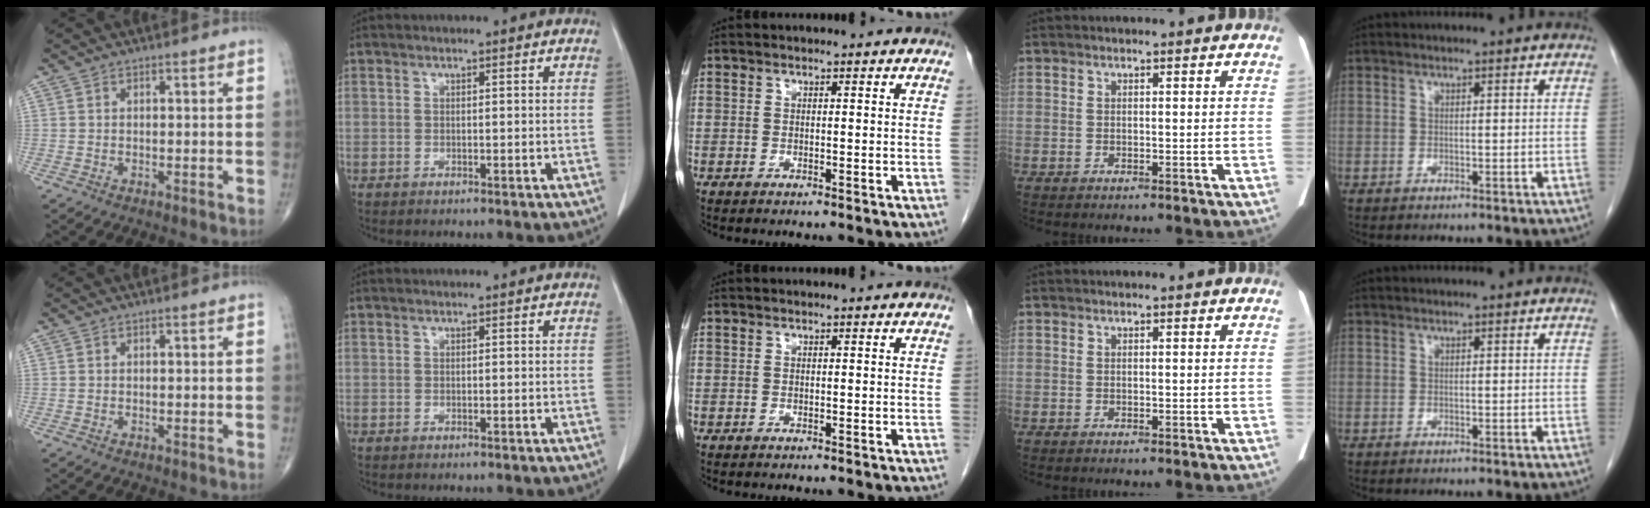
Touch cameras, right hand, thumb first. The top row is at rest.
{}